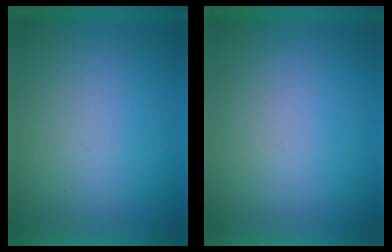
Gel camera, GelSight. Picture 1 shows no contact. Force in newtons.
{"total": 1.0}